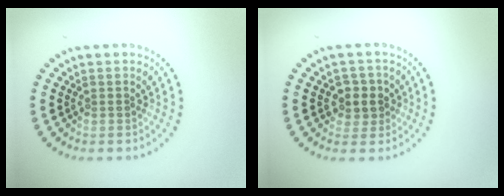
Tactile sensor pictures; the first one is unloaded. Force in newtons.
{"total": 2.3, "press": 2.2, "slide": 0.9}